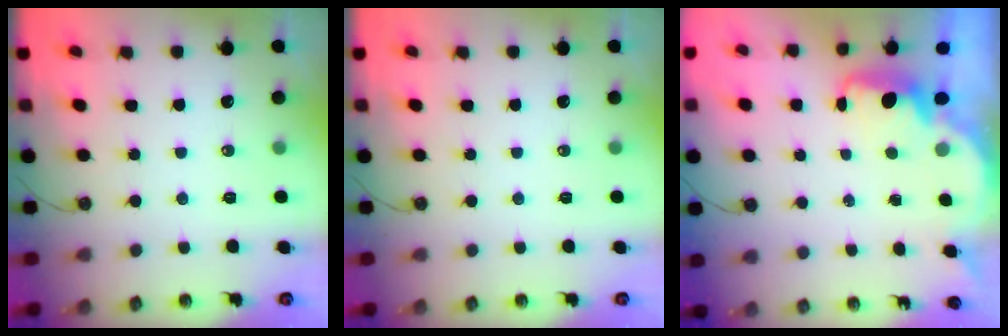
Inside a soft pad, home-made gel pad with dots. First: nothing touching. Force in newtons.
{"total": 0.0}
{"total": 2.2, "press": 2.1, "slide": 0.6}